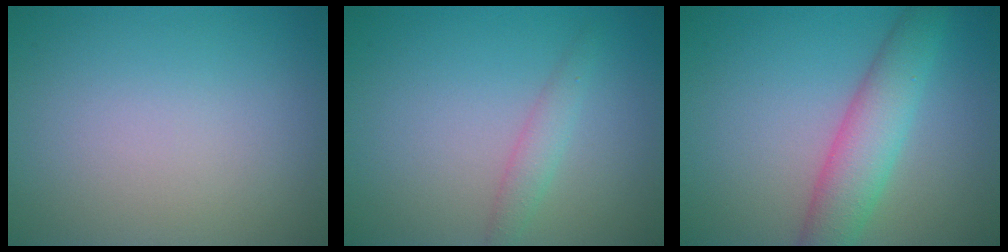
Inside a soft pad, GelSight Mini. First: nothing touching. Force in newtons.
{"total": 1.6, "press": 1.6, "slide": 0.0}
{"total": 4.9, "press": 4.9, "slide": 0.2}